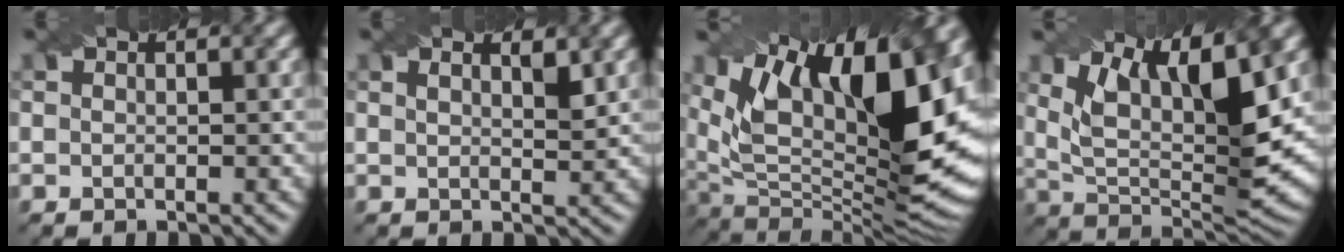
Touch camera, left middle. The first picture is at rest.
{"total": 2.0, "force": [1.2, 0.6, 1.5], "torque": [-0.014, -0.001, 0.019]}
{"total": 15.9, "force": [5.4, 6.6, 13.4], "torque": [-0.216, 0.007, 0.092]}
{"total": 11.7, "force": [5.3, 3.9, 9.7], "torque": [-0.167, -0.008, 0.093]}